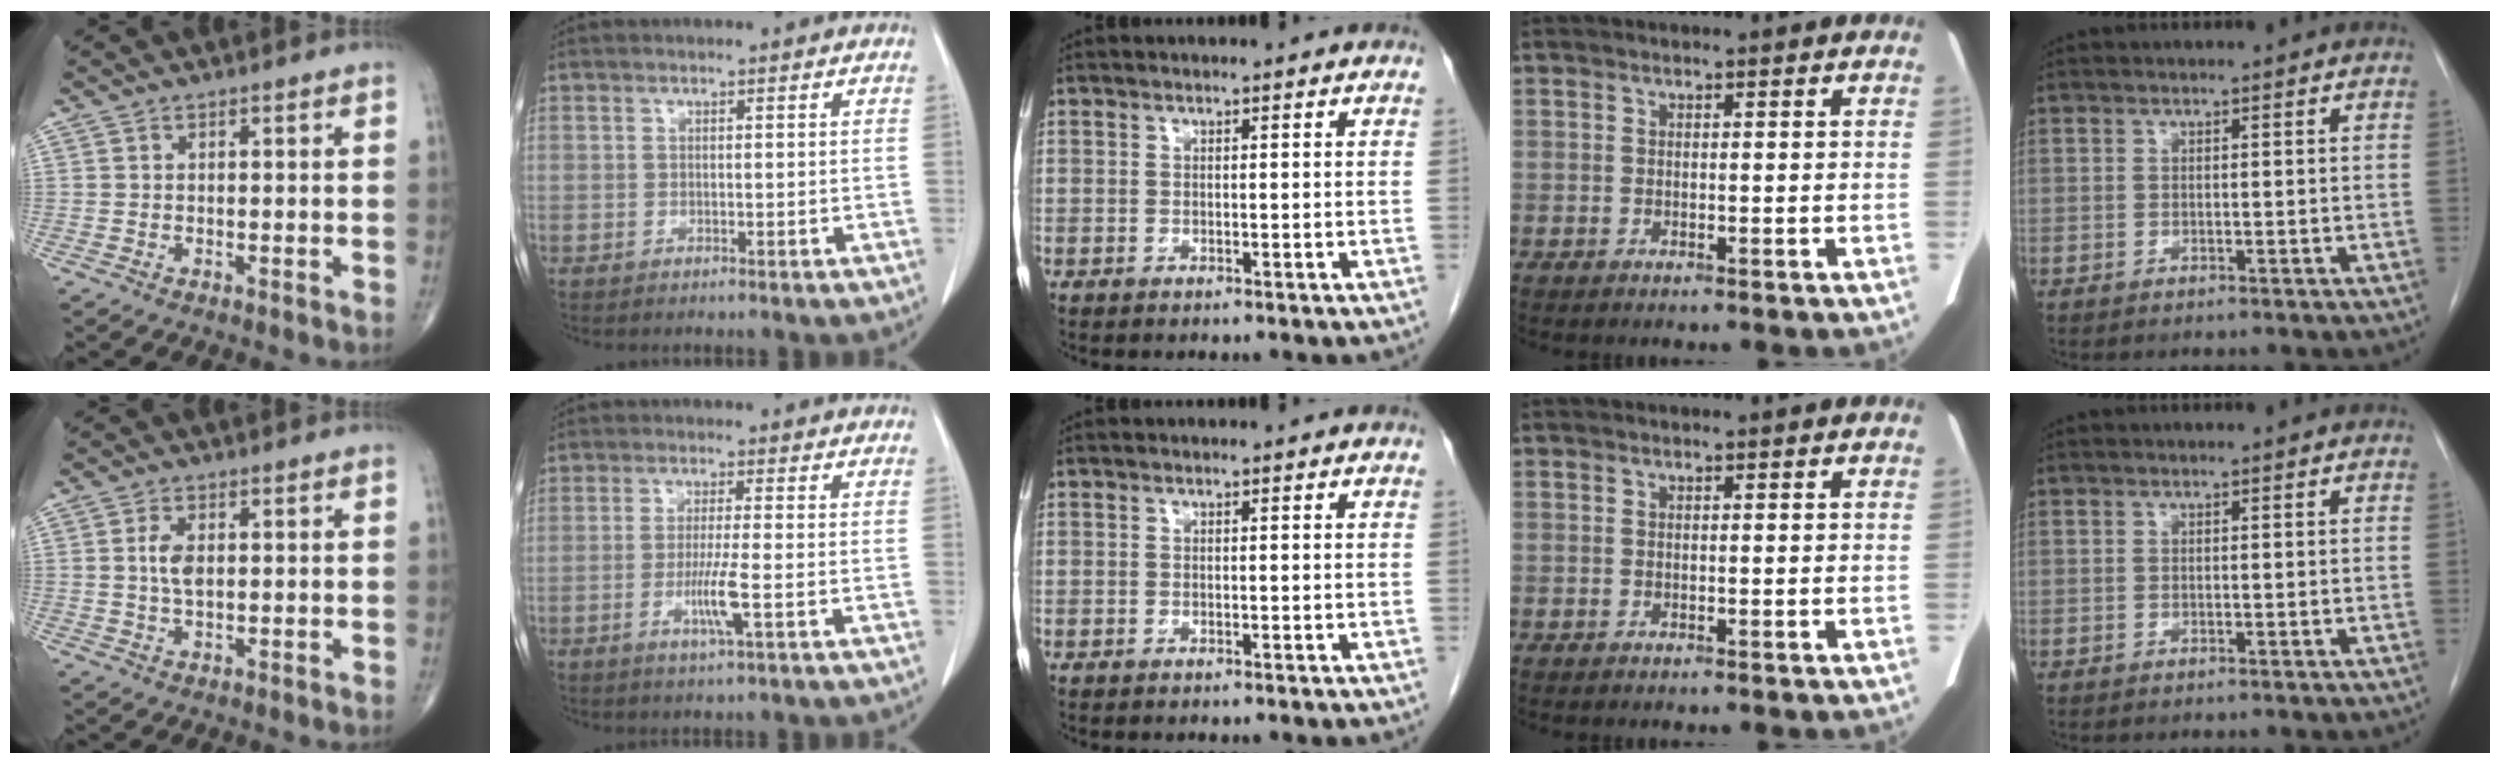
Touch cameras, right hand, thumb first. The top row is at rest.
{"thumb": {"total": 3.9, "force": [0.5, 1.9, 3.3], "torque": [-0.065, -0.002, 0.009]}, "index": {"total": 4.9, "force": [-1.6, -0.4, 4.7], "torque": [-0.090, -0.012, -0.031]}}